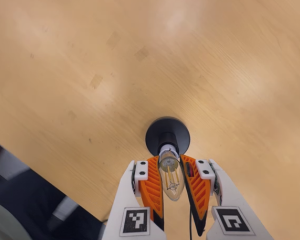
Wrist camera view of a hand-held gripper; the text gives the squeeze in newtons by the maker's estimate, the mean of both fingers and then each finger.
{"total": 23.3, "left": 23.5, "right": 23.1}